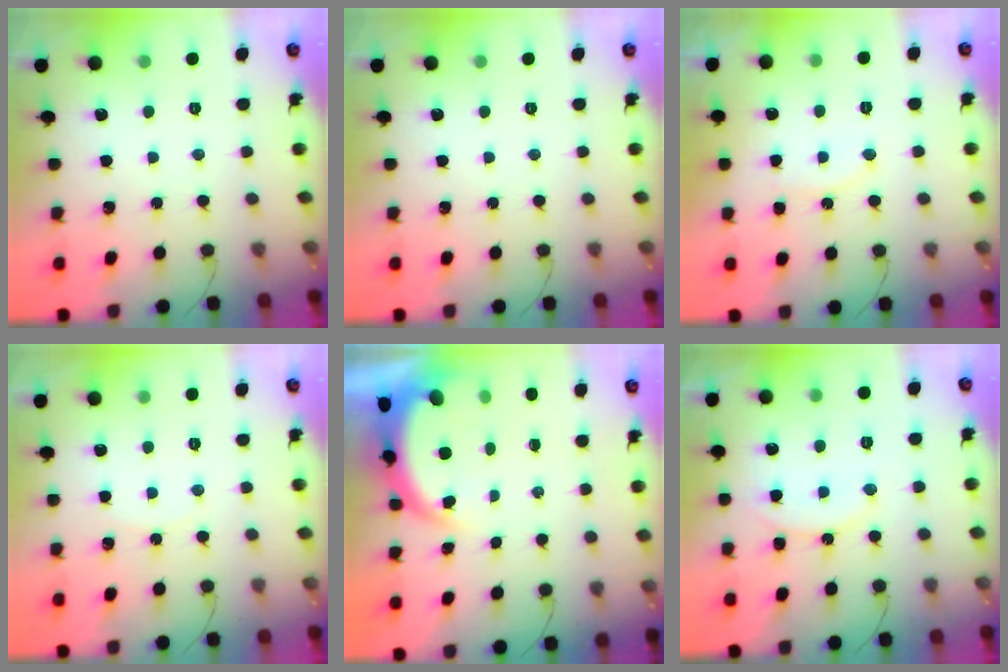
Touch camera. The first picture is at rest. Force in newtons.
{"total": 0.0}
{"total": 7.0, "press": 7.0, "slide": 0.3}
{"total": 4.0, "press": 3.1, "slide": 2.4}
{"total": 4.4, "press": 4.3, "slide": 0.8}
{"total": 9.8, "press": 9.7, "slide": 0.9}